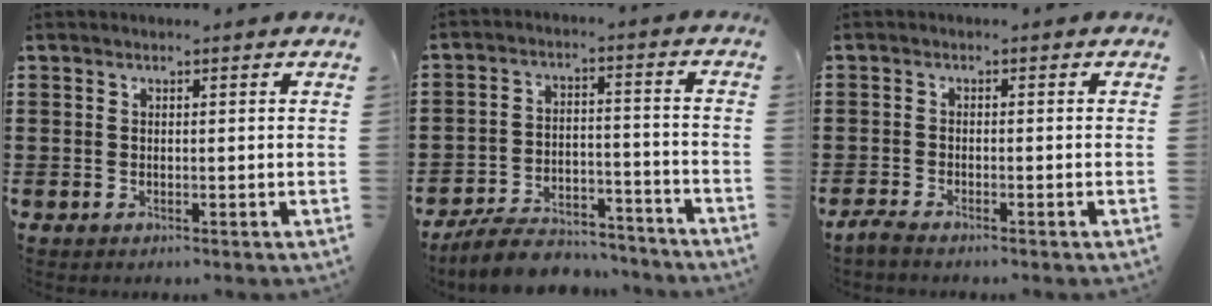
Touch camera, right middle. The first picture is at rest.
{"total": 7.9, "force": [-7.4, 1.7, 1.9], "torque": [-0.032, 0.021, -0.143]}
{"total": 1.5, "force": [-1.4, 0.1, 0.5], "torque": [-0.019, -0.001, -0.030]}